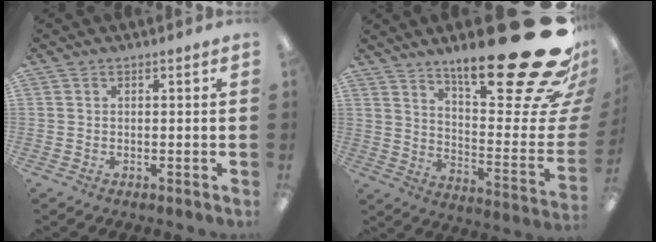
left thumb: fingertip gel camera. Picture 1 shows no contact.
{"total": 29.6, "force": [20.0, 6.9, 20.7], "torque": [-0.282, -0.150, 0.330]}